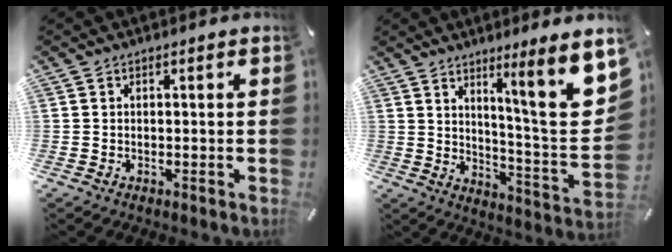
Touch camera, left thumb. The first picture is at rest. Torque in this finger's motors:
{"motor_torque": [2.69, 1.48, 1.27, -1.50, 0.11]}